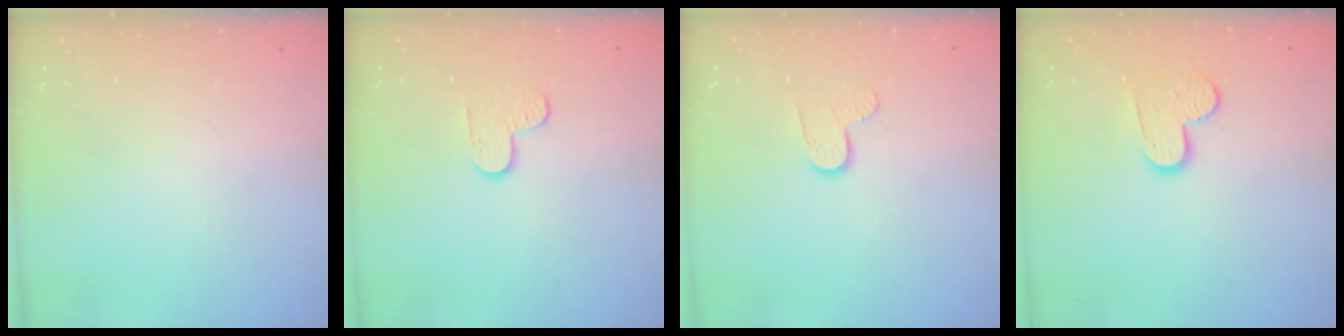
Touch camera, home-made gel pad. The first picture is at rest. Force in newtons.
{"total": 4.7, "press": 4.7, "slide": 0.5}
{"total": 5.9, "press": 5.9, "slide": 0.6}
{"total": 9.2, "press": 9.2, "slide": 0.6}